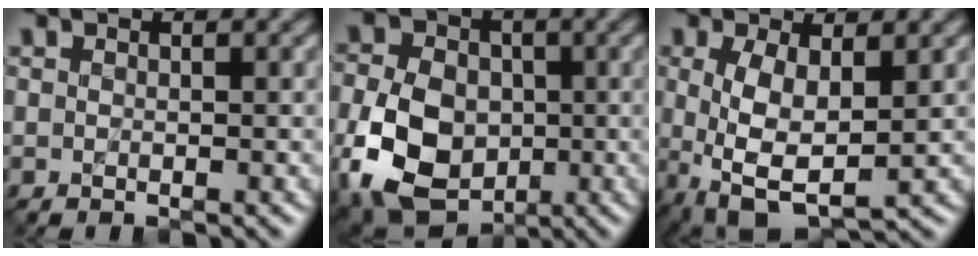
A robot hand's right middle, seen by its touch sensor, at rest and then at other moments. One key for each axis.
{"total": 9.7, "fx": -2.5, "fy": 7.4, "fz": 5.9, "tx": -0.130, "ty": -0.009, "tz": -0.059}
{"total": 5.4, "fx": 0.0, "fy": 2.5, "fz": 4.8, "tx": -0.108, "ty": -0.006, "tz": 0.004}